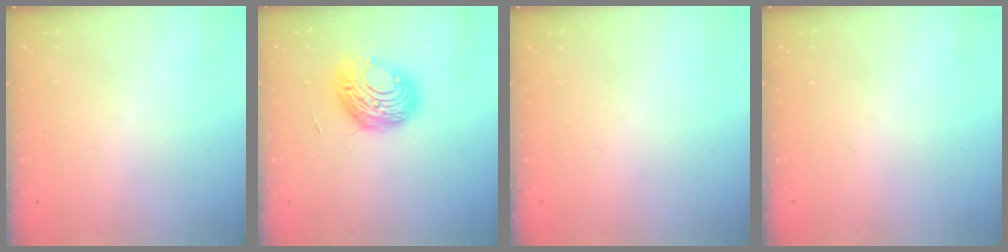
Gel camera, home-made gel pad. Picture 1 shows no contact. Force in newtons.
{"total": 10.4, "press": 10.4, "slide": 0.2}
{"total": 0.0}
{"total": 0.0}